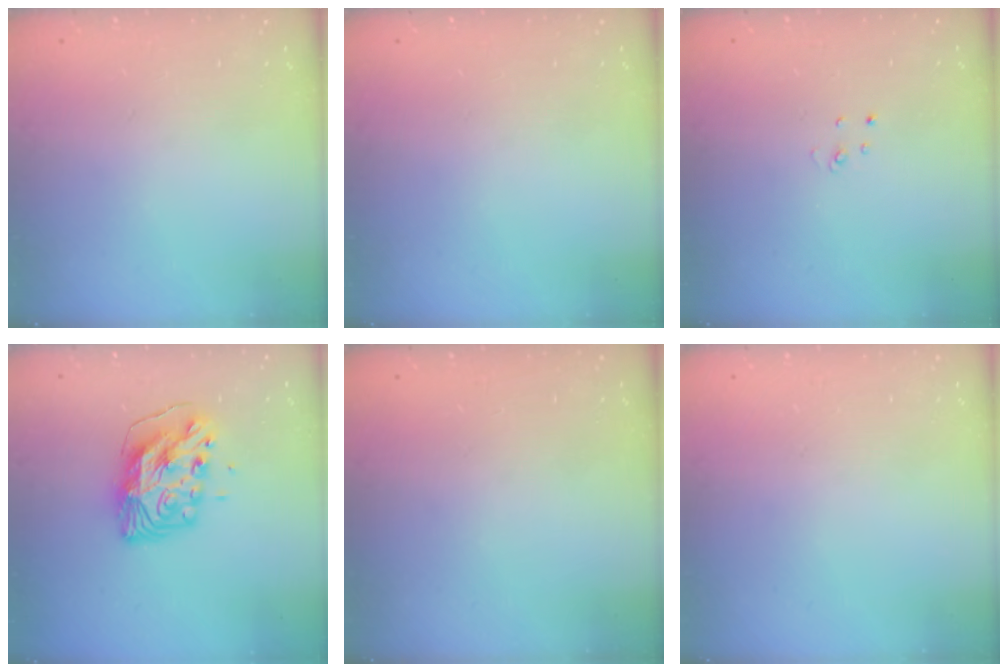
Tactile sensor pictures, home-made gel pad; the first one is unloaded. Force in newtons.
{"total": 0.0}
{"total": 2.7, "press": 2.7, "slide": 0.3}
{"total": 10.5, "press": 10.4, "slide": 1.0}
{"total": 0.0}
{"total": 0.0}